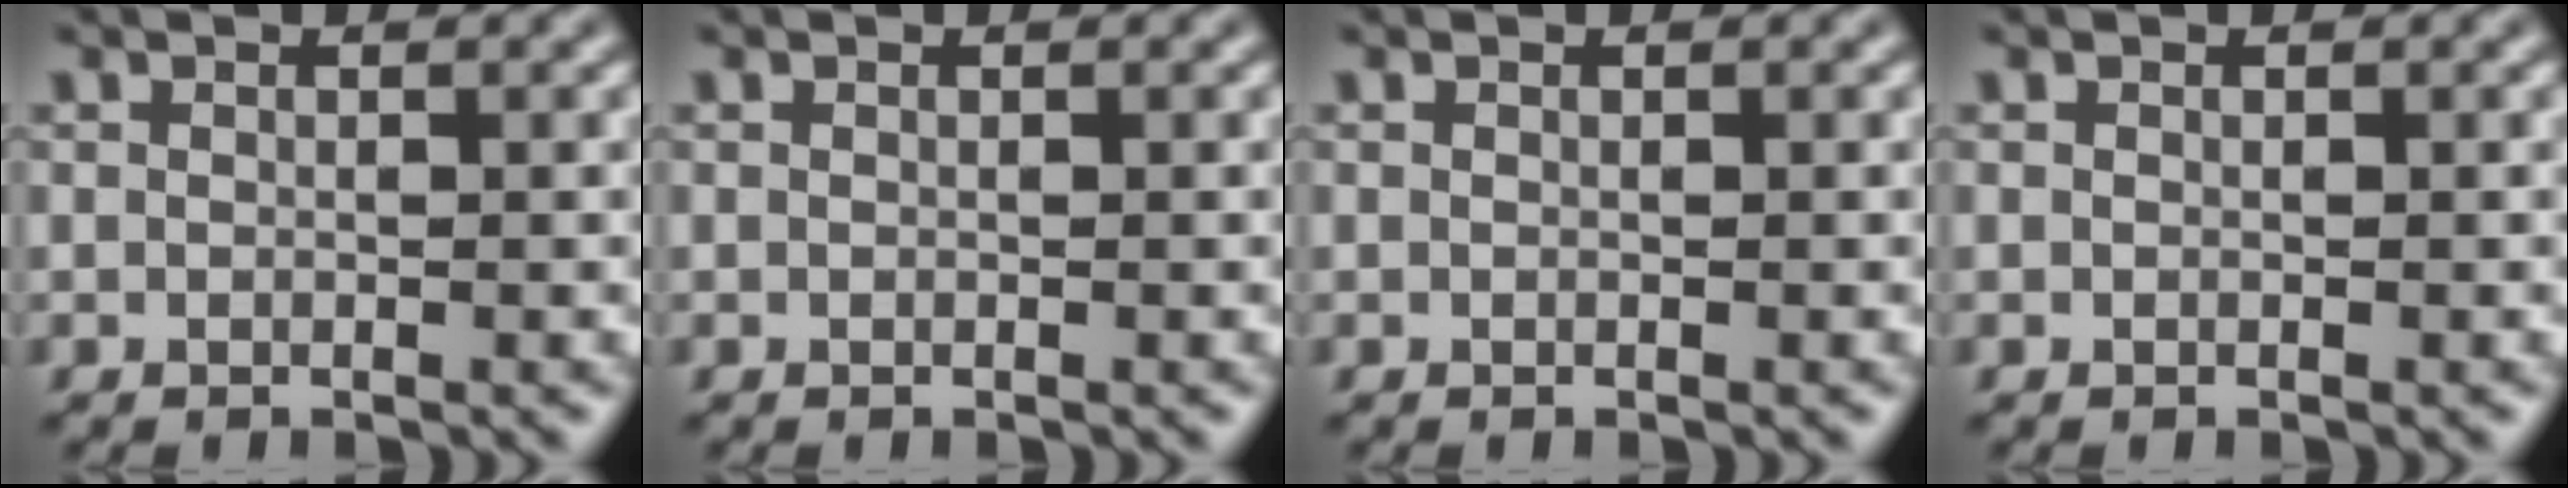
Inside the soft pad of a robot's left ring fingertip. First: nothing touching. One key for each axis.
{"total": 0.0}
{"total": 0.0}
{"total": 0.0}